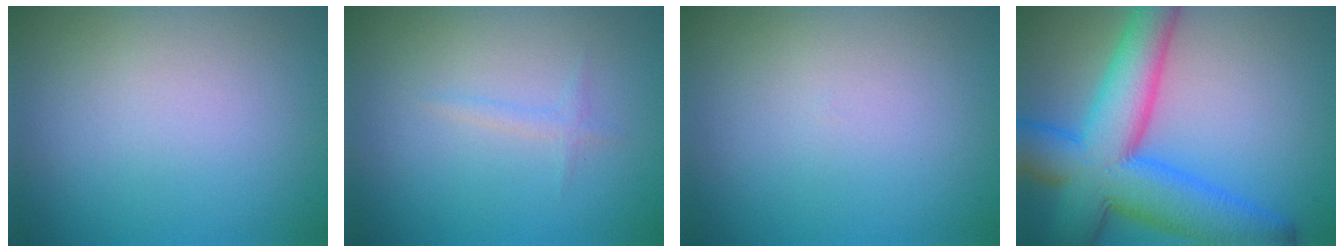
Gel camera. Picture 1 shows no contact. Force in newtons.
{"total": 0.8, "press": 0.8, "slide": 0.0}
{"total": 0.0}
{"total": 11.8, "press": 11.8, "slide": 0.3}